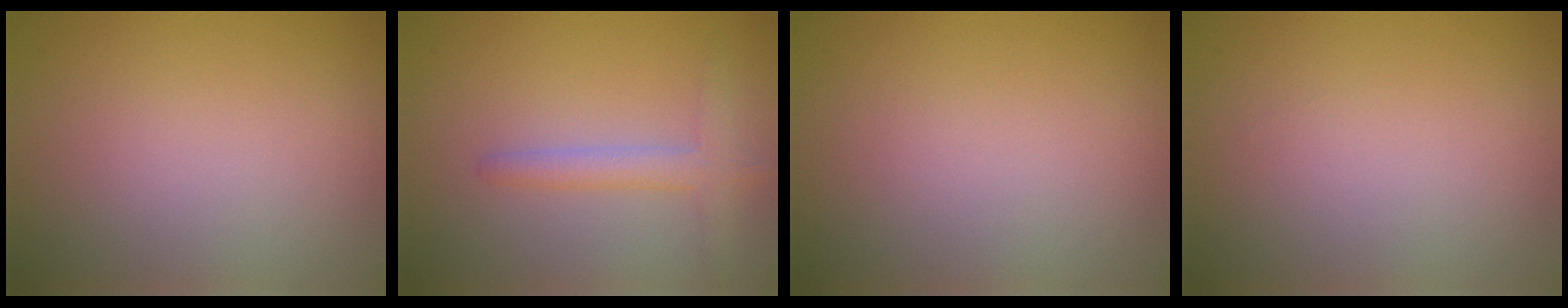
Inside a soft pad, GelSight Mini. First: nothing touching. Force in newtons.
{"total": 2.3, "press": 2.3, "slide": 0.2}
{"total": 0.0}
{"total": 0.0}